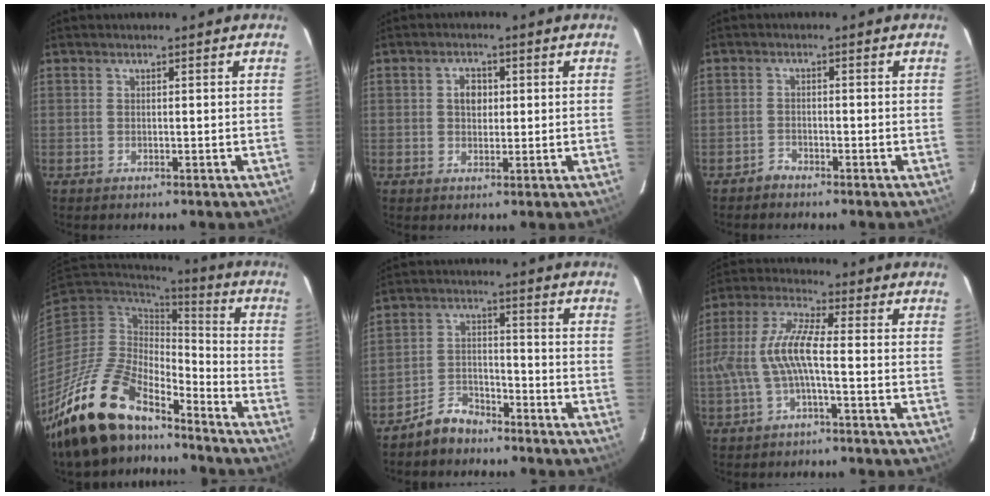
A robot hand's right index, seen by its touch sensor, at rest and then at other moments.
{"total": 3.1, "force": [0.5, 2.4, 1.9], "torque": [-0.029, 0.009, 0.007]}
{"total": 1.5, "force": [-1.4, 0.6, -0.2], "torque": [0.004, 0.008, -0.028]}
{"total": 20.6, "force": [-15.9, 7.6, 10.6], "torque": [-0.223, -0.027, -0.290]}
{"total": 6.0, "force": [-5.1, 2.9, 1.2], "torque": [-0.034, 0.024, -0.089]}
{"total": 9.0, "force": [-1.7, 1.6, 8.7], "torque": [-0.189, 0.008, -0.028]}